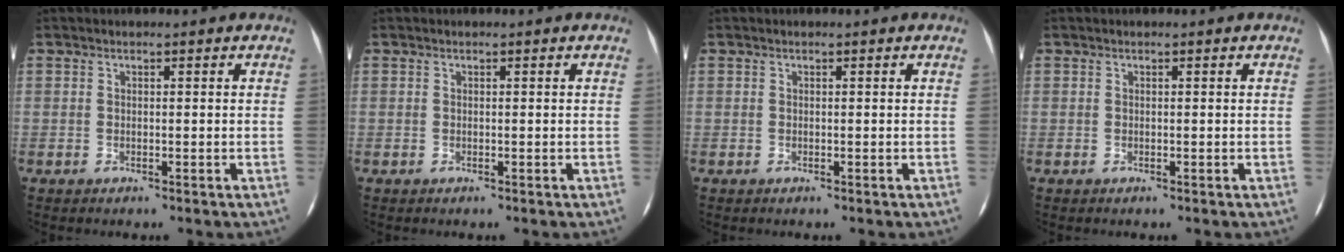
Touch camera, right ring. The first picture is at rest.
{"total": 0.0}
{"total": 0.0}
{"total": 0.0}